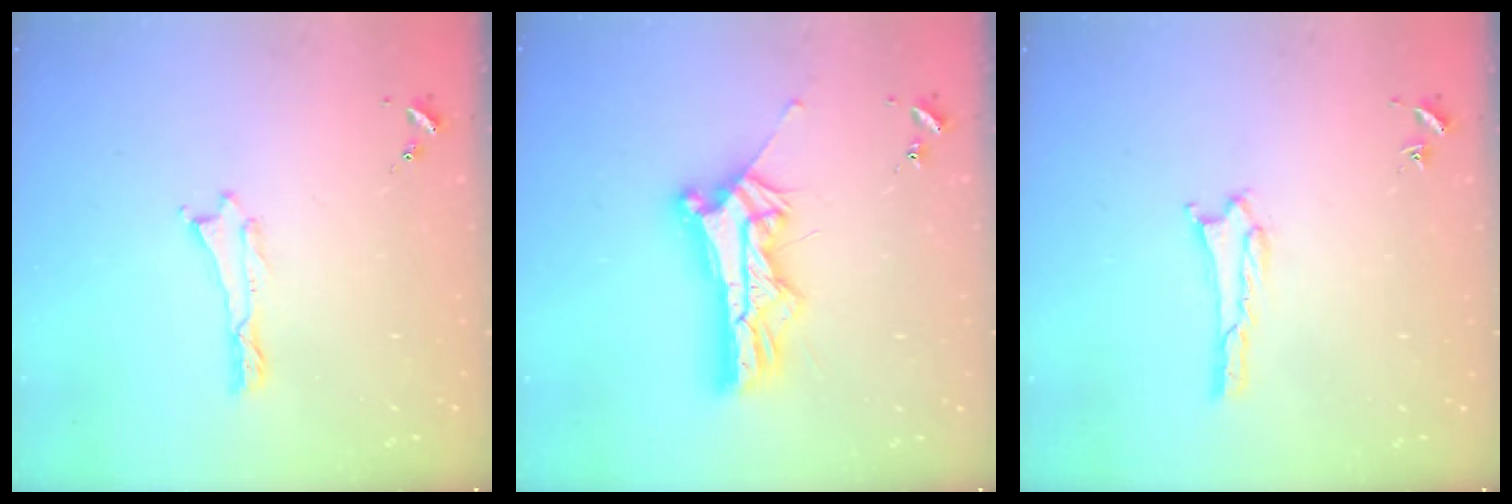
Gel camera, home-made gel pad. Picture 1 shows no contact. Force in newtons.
{"total": 9.1, "press": 9.1, "slide": 0.8}
{"total": 1.4, "press": 1.4, "slide": 0.0}